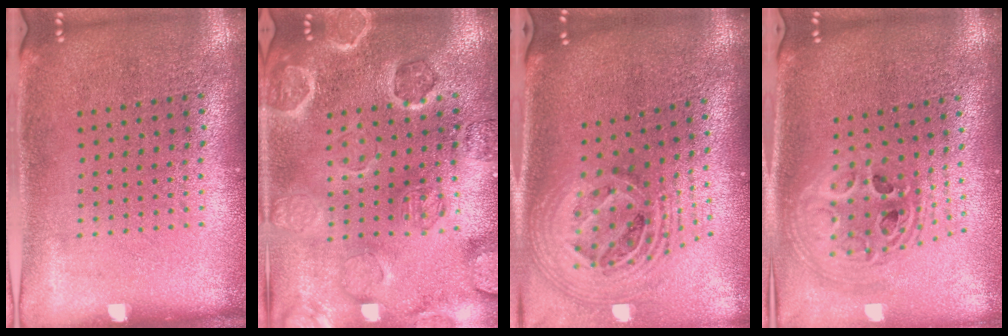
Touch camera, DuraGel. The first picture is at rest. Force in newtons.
{"total": 1.6, "press": 1.6, "slide": 0.2}
{"total": 2.7, "press": 1.9, "slide": 1.9}
{"total": 2.4, "press": 1.9, "slide": 1.4}